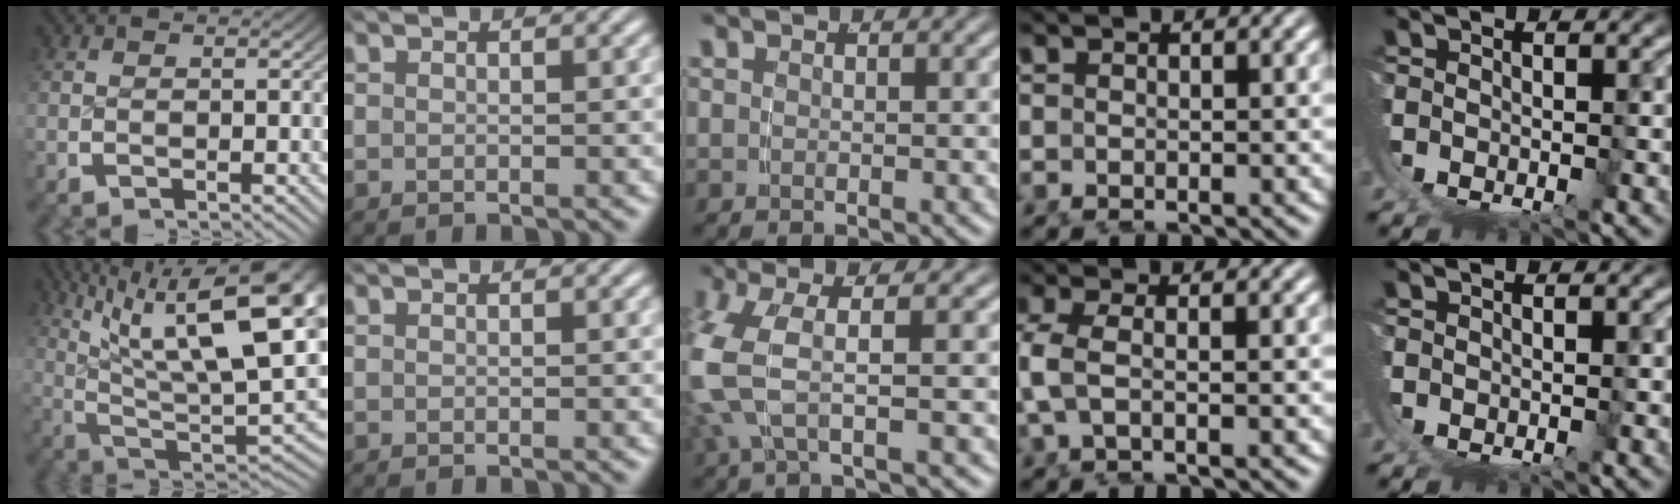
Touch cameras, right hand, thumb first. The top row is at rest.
{"thumb": {"total": 17.6, "force": [2.5, 9.9, 14.4], "torque": [-0.241, -0.050, 0.064]}, "middle": {"total": 5.8, "force": [0.8, 2.6, 5.1], "torque": [-0.120, 0.007, 0.011]}, "ring": {"total": 2.9, "force": [-0.3, 1.0, 2.6], "torque": [-0.069, -0.009, -0.001]}}